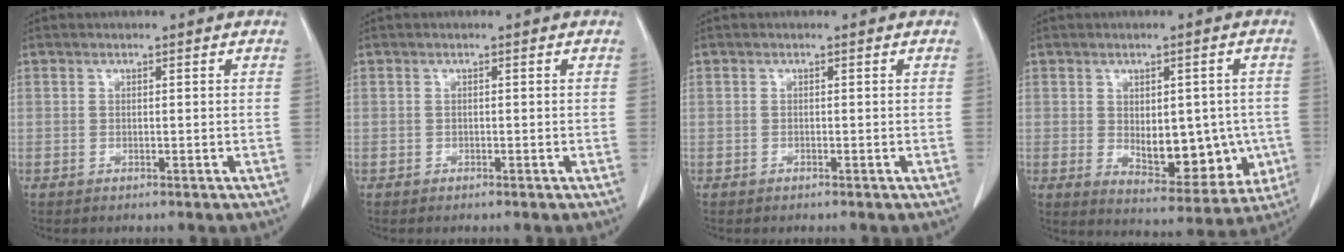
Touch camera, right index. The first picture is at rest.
{"total": 0.0}
{"total": 0.0}
{"total": 12.2, "force": [-1.5, 6.5, 10.1], "torque": [-0.131, 0.004, 0.004]}